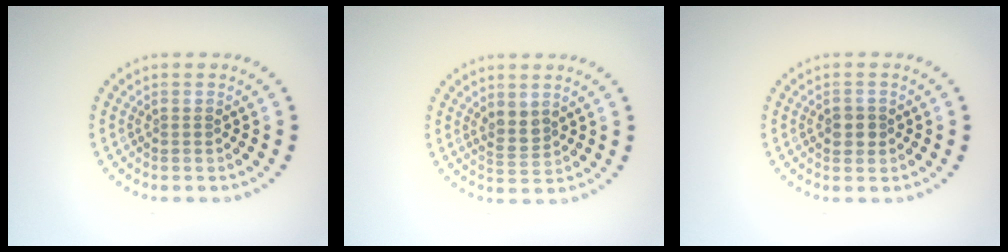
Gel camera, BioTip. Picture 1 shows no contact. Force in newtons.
{"total": 1.9, "press": 1.6, "slide": 1.0}
{"total": 1.8, "press": 1.7, "slide": 0.5}